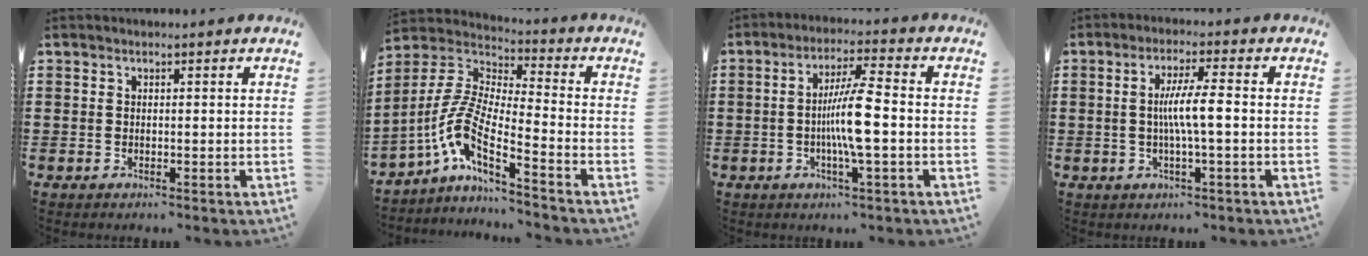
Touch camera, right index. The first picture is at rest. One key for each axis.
{"total": 7.5, "fx": -4.6, "fy": 0.9, "fz": 5.9, "tx": -0.167, "ty": -0.039, "tz": -0.106}
{"total": 7.9, "fx": -1.3, "fy": 0.3, "fz": 7.8, "tx": -0.148, "ty": -0.010, "tz": -0.031}
{"total": 5.4, "fx": -0.5, "fy": 0.3, "fz": 5.4, "tx": -0.095, "ty": -0.002, "tz": -0.013}